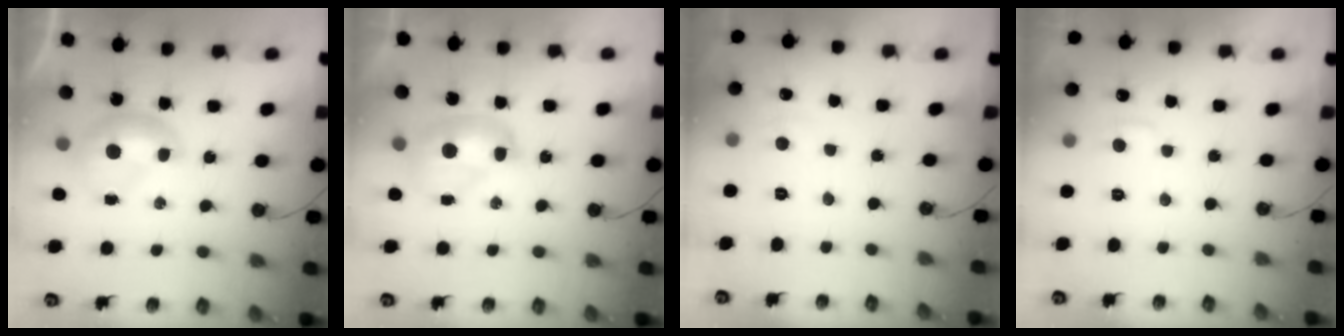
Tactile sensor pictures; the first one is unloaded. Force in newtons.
{"total": 2.5, "press": 2.5, "slide": 0.2}
{"total": 0.8, "press": 0.5, "slide": 0.6}
{"total": 1.8, "press": 1.7, "slide": 0.6}